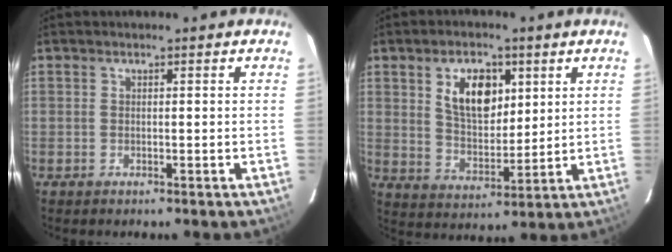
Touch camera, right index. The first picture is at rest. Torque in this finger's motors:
{"motor_torque": [0.66, 0.52, 0.29, 0.08]}